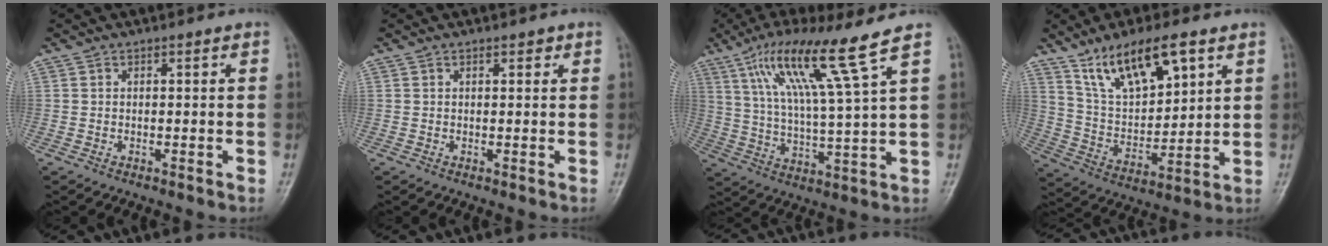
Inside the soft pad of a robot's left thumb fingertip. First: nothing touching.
{"total": 1.2, "force": [0.8, 0.6, 0.7], "torque": [-0.004, -0.001, 0.007]}
{"total": 14.6, "force": [8.6, -0.6, 11.8], "torque": [-0.213, -0.033, 0.156]}
{"total": 14.3, "force": [8.6, 5.5, 10.0], "torque": [-0.154, -0.035, 0.169]}